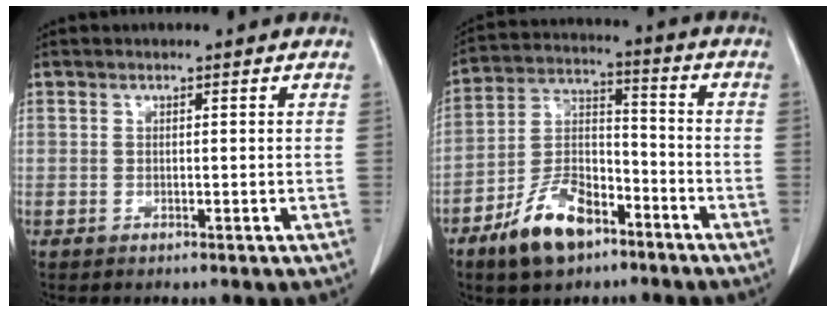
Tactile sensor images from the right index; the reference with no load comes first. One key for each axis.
{"total": 11.5, "fx": -7.6, "fy": 5.1, "fz": 6.9, "tx": -0.143, "ty": 0.005, "tz": -0.147}